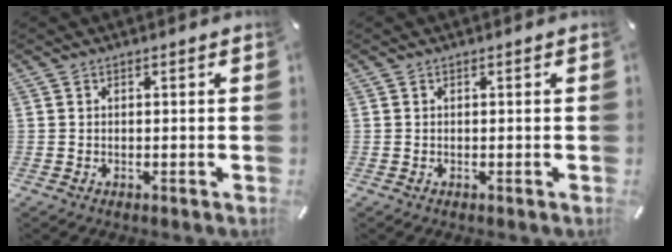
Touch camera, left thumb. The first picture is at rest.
{"total": 0.0}